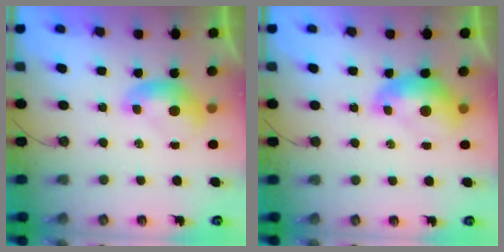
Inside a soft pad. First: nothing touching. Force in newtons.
{"total": 2.4, "press": 2.3, "slide": 0.7}